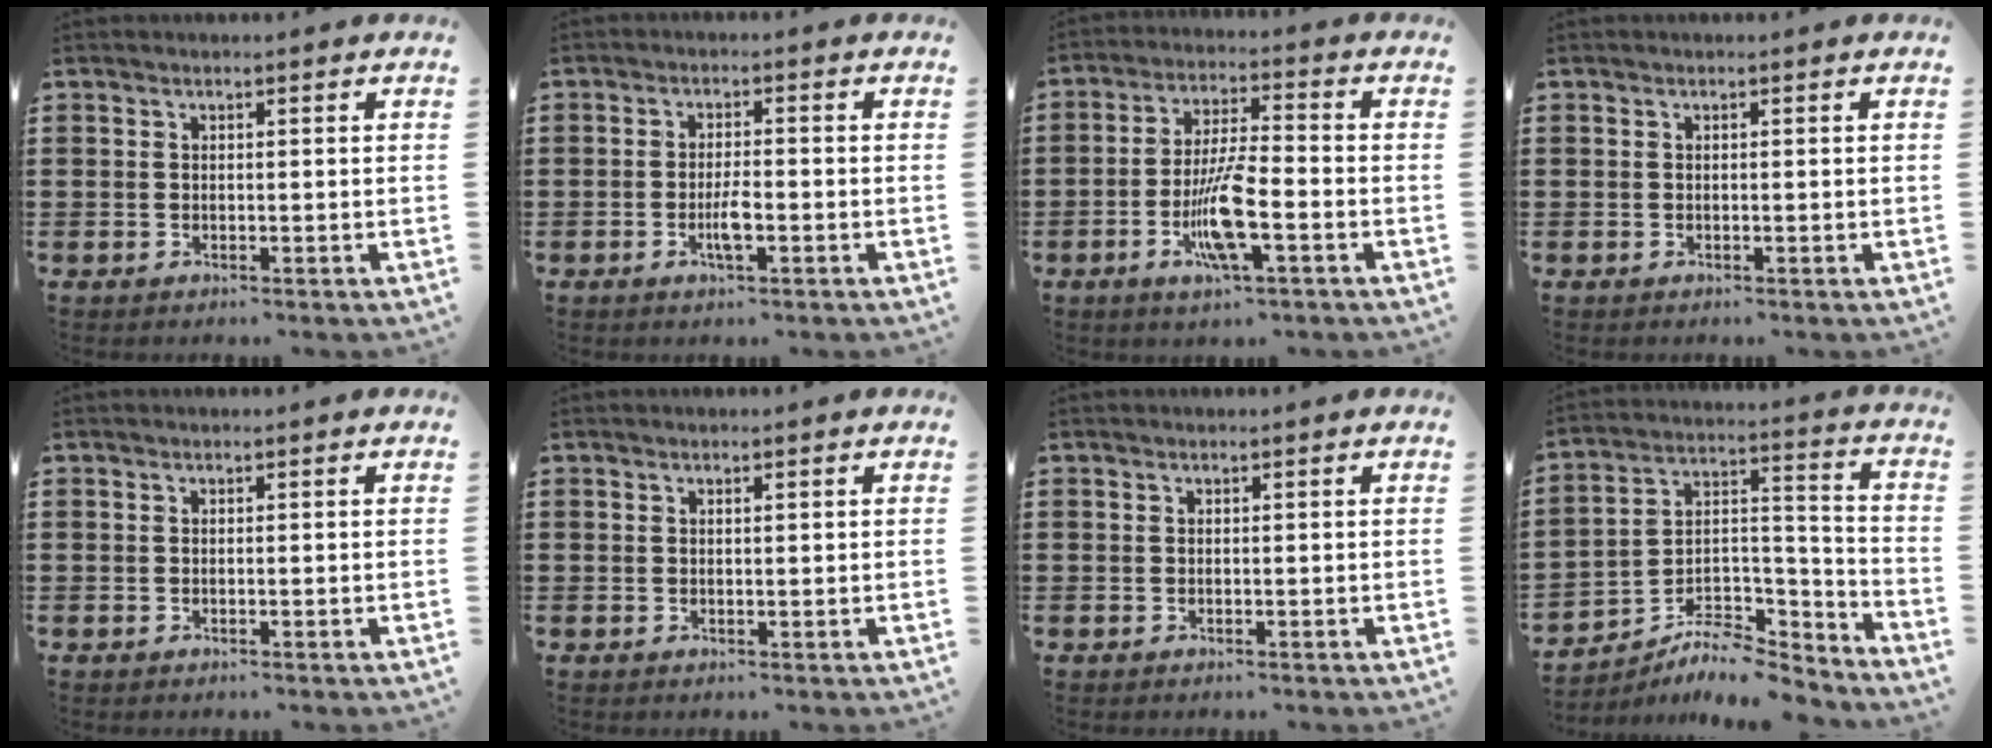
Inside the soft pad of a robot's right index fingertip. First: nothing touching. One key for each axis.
{"total": 3.3, "fx": -1.2, "fy": 0.7, "fz": 3.0, "tx": -0.068, "ty": -0.005, "tz": -0.026}
{"total": 8.8, "fx": -3.1, "fy": 1.7, "fz": 8.1, "tx": -0.171, "ty": -0.014, "tz": -0.061}
{"total": 0.0}
{"total": 0.0}
{"total": 0.6, "fx": 0.2, "fy": 0.1, "fz": 0.6, "tx": -0.012, "ty": 0.000, "tz": 0.005}
{"total": 0.0}
{"total": 7.8, "fx": -6.8, "fy": 2.9, "fz": 2.3, "tx": -0.036, "ty": 0.019, "tz": -0.131}